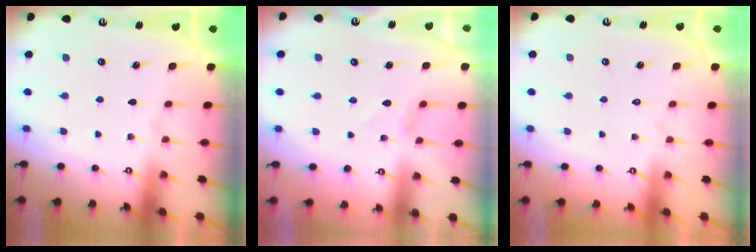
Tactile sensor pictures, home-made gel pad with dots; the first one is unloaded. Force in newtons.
{"total": 1.5, "press": 1.4, "slide": 0.3}
{"total": 1.5, "press": 1.5, "slide": 0.1}